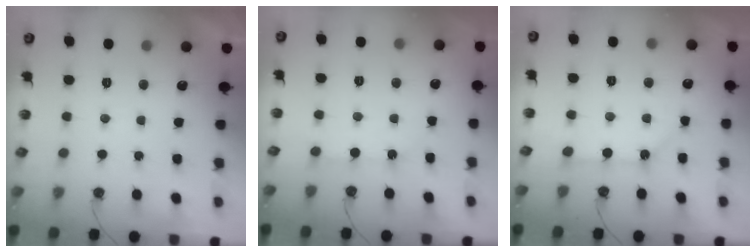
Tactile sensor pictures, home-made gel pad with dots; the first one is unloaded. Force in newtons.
{"total": 4.0, "press": 4.0, "slide": 0.2}
{"total": 2.8, "press": 2.8, "slide": 0.1}